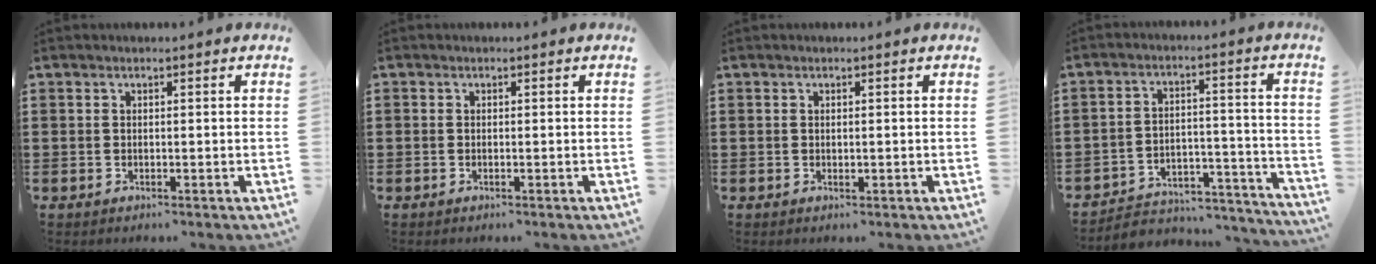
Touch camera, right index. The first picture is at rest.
{"total": 0.0}
{"total": 0.5, "force": [0.1, 0.2, 0.5], "torque": [-0.010, -0.003, 0.002]}
{"total": 4.1, "force": [-3.8, 1.4, 0.8], "torque": [-0.019, 0.005, -0.080]}